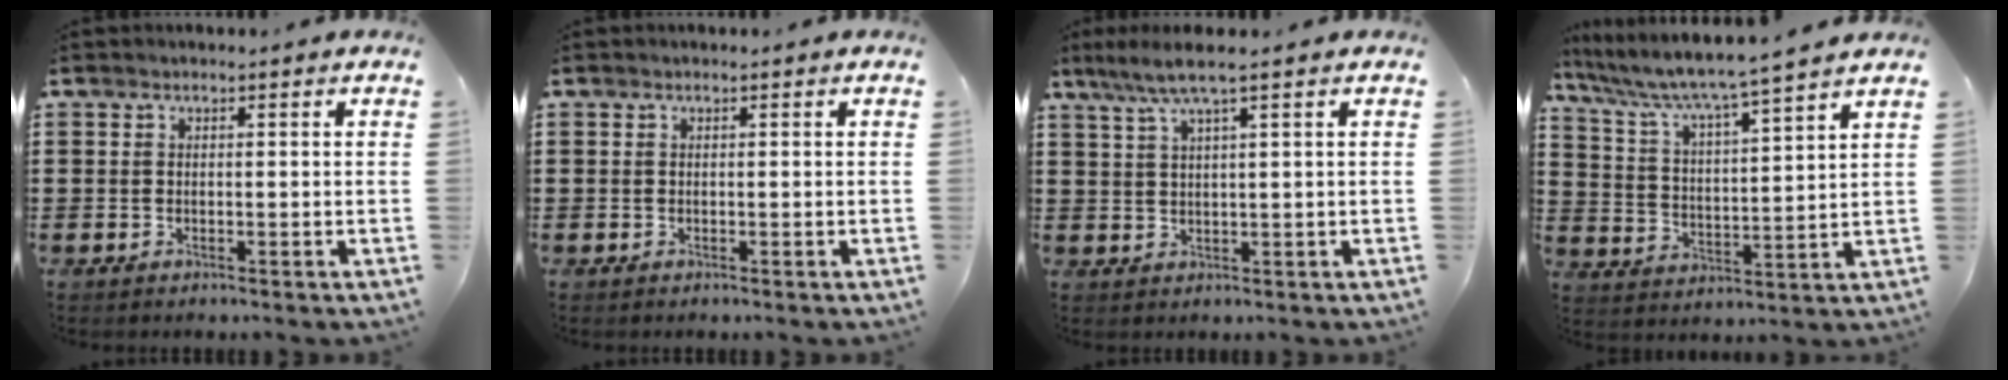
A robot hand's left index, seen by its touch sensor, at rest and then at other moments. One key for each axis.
{"total": 0.0}
{"total": 4.5, "fx": 2.6, "fy": -0.1, "fz": 3.6, "tx": -0.079, "ty": 0.001, "tz": 0.044}
{"total": 4.8, "fx": 4.3, "fy": -0.6, "fz": 2.1, "tx": -0.066, "ty": -0.037, "tz": 0.061}